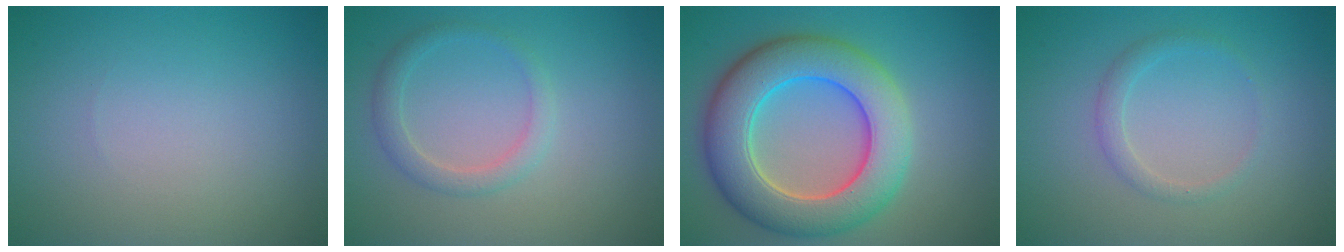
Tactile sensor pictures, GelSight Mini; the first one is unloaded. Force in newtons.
{"total": 2.0, "press": 2.0, "slide": 0.0}
{"total": 9.4, "press": 9.4, "slide": 0.5}
{"total": 1.5, "press": 1.4, "slide": 0.0}